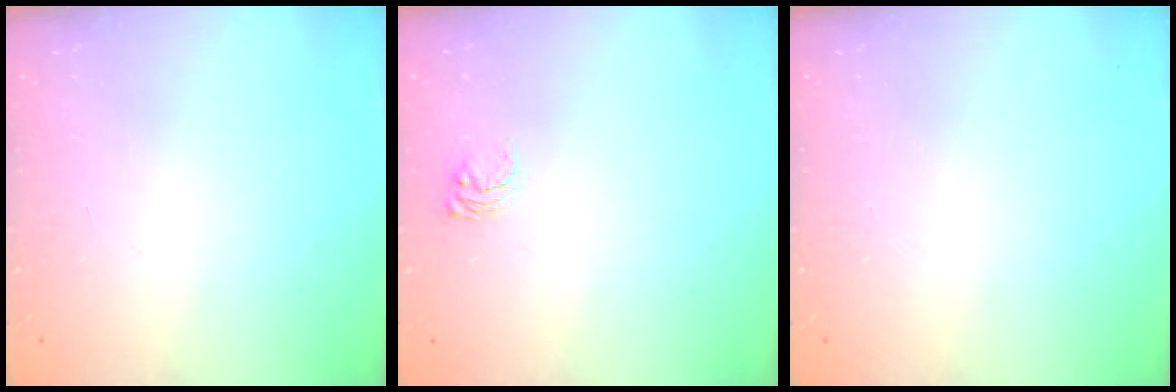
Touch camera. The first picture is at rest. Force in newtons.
{"total": 3.7, "press": 3.7, "slide": 0.2}
{"total": 0.0}